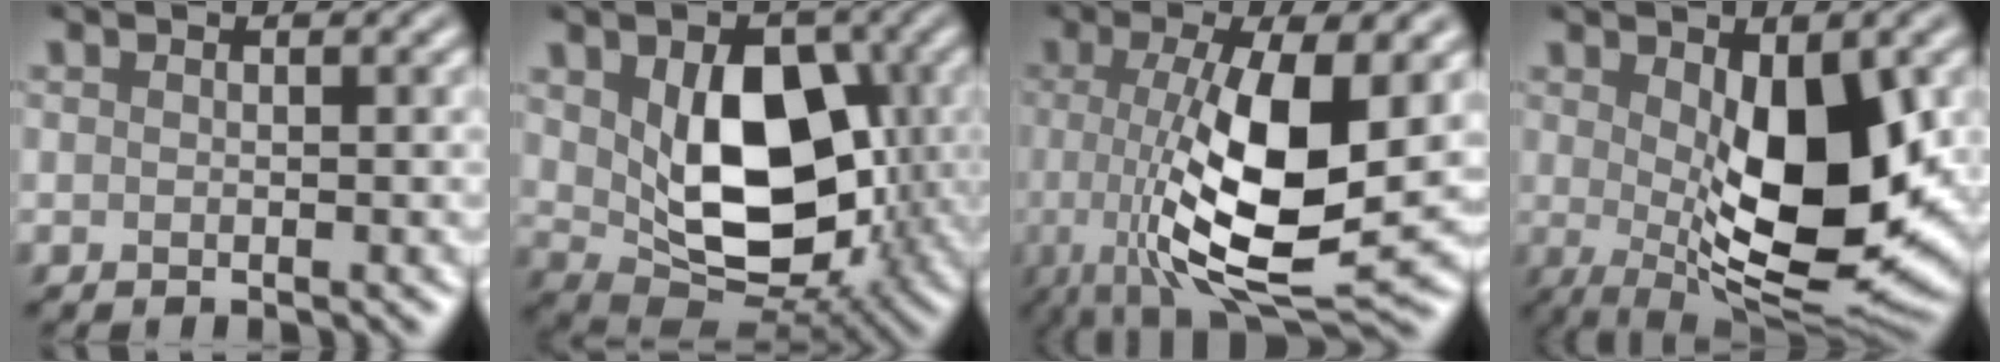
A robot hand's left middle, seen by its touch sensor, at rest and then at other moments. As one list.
[{"total": 9.9, "force": [1.0, 6.5, 7.4], "torque": [-0.132, -0.021, 0.031]}, {"total": 10.7, "force": [-0.3, 3.4, 10.2], "torque": [-0.181, -0.015, -0.003]}, {"total": 10.8, "force": [0.4, 4.2, 9.9], "torque": [-0.155, -0.015, 0.012]}]